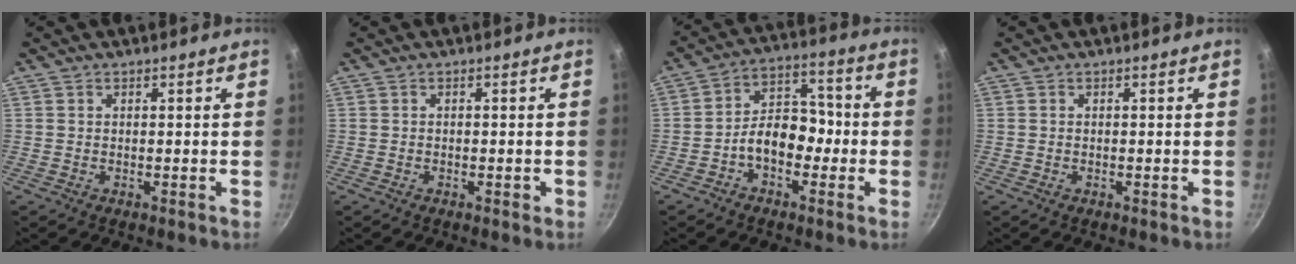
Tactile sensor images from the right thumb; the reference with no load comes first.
{"total": 0.8, "force": [-0.4, 0.5, 0.5], "torque": [-0.007, 0.004, -0.005]}
{"total": 9.3, "force": [-2.8, 6.3, 6.3], "torque": [-0.056, 0.050, -0.058]}
{"total": 0.0}